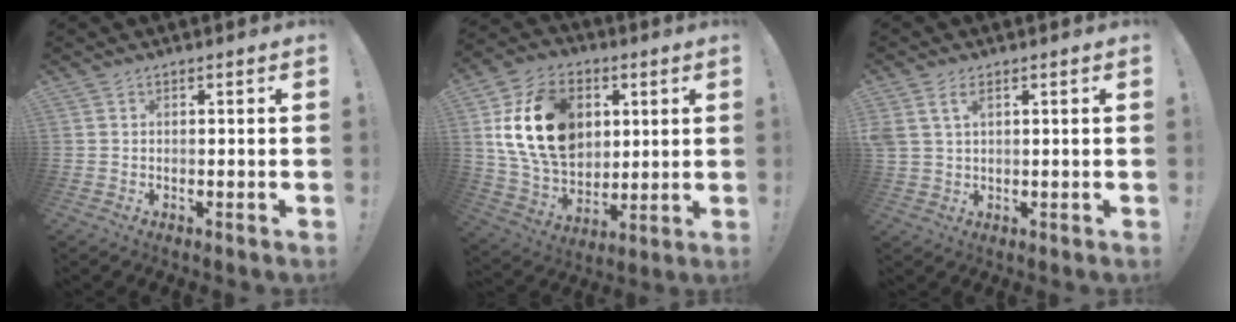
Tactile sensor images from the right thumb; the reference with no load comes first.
{"total": 21.9, "force": [5.4, 16.0, 14.0], "torque": [-0.248, -0.014, 0.105]}
{"total": 4.0, "force": [2.0, 2.1, 2.8], "torque": [-0.050, -0.004, 0.040]}